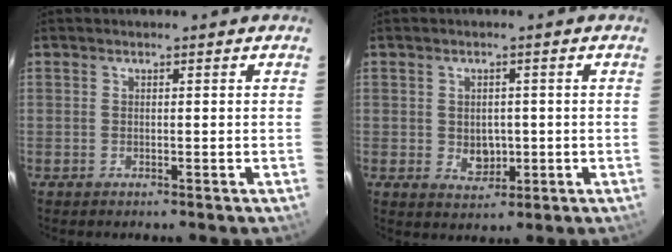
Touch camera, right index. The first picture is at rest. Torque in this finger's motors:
{"motor_torque": [0.41, 0.18, 0.05, 0.04]}